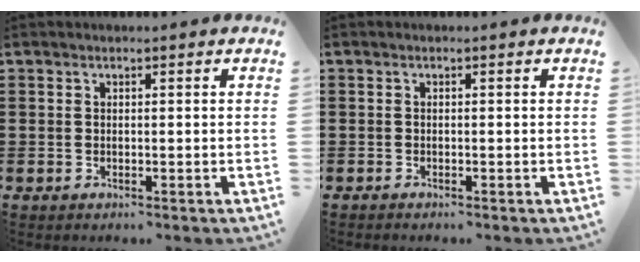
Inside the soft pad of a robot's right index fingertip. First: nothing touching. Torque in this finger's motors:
{"motor_torque": [-1.33, 0.81, 0.00, 0.00]}